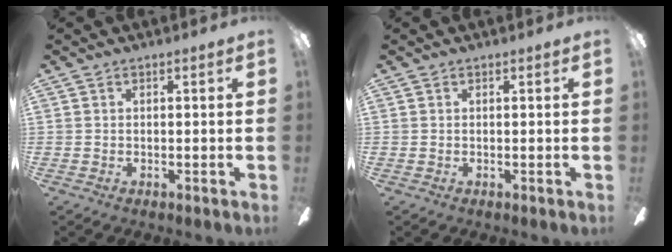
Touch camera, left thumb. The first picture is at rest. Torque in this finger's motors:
{"motor_torque": [-0.04, 0.04, -0.07, 0.07, 0.00]}